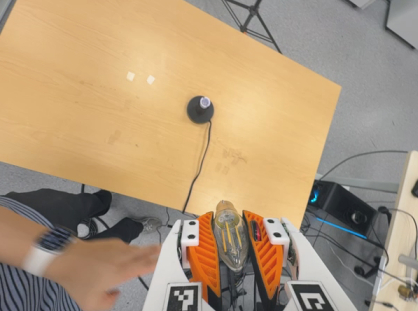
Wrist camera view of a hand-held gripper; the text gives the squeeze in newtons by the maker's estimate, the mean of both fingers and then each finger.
{"total": 22.1, "left": 24.3, "right": 19.9}